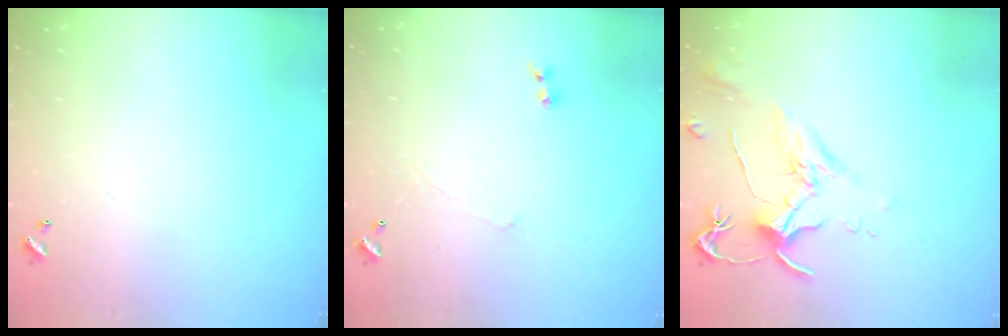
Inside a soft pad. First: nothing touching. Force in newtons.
{"total": 1.5, "press": 1.4, "slide": 0.6}
{"total": 2.0, "press": 1.8, "slide": 0.8}